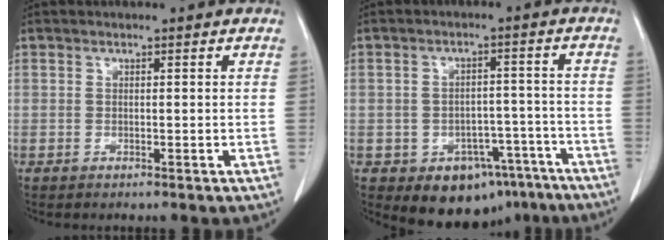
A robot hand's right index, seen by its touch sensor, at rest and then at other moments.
{"total": 10.5, "force": [-6.7, 7.1, 3.8], "torque": [-0.025, 0.033, -0.086]}